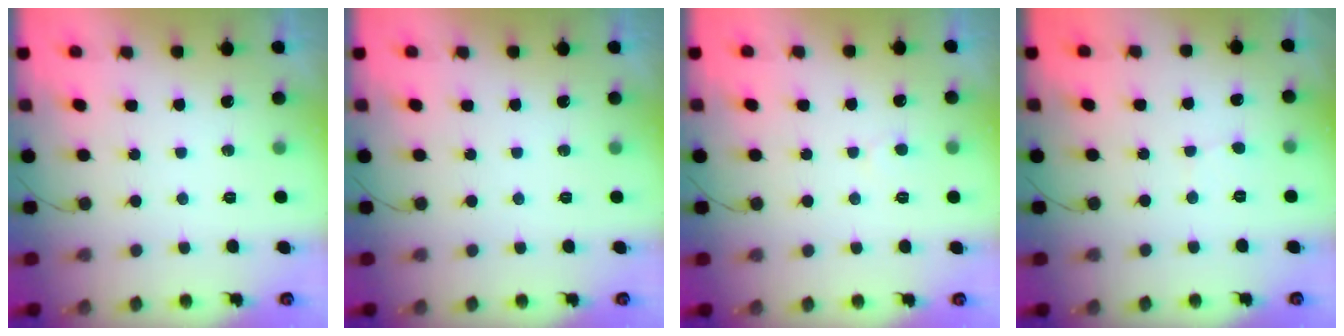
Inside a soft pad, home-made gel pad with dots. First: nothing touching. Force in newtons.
{"total": 0.0}
{"total": 4.1, "press": 4.1, "slide": 0.3}
{"total": 1.6, "press": 1.6, "slide": 0.1}